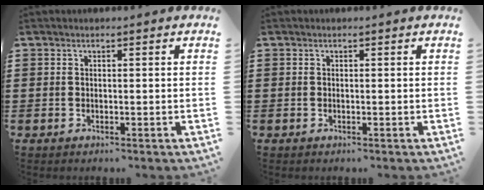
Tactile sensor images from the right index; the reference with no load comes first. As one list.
[{"total": 0.0}]